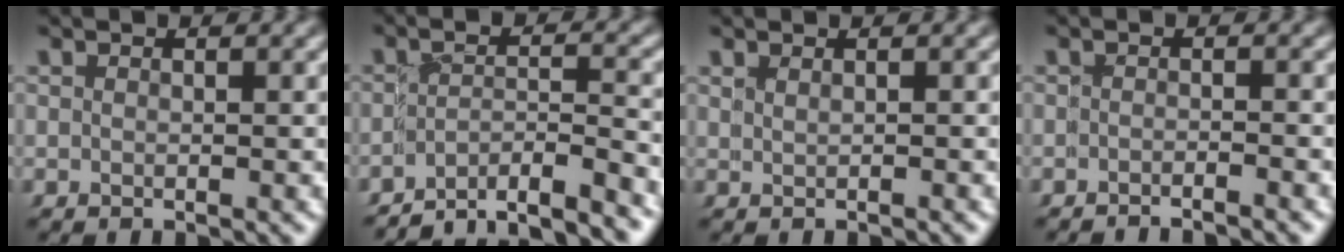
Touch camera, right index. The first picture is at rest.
{"total": 8.1, "force": [-7.6, 1.6, 2.3], "torque": [-0.016, -0.013, -0.122]}
{"total": 0.6, "force": [0.4, -0.4, 0.2], "torque": [-0.004, 0.003, 0.012]}
{"total": 2.2, "force": [-2.1, 0.4, 0.3], "torque": [-0.003, 0.004, -0.042]}